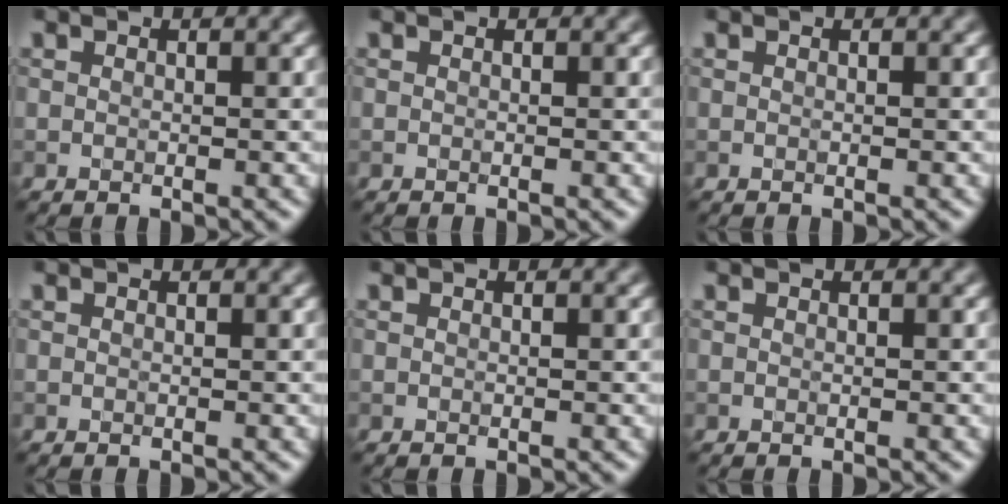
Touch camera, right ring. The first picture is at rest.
{"total": 0.0}
{"total": 0.0}
{"total": 0.0}
{"total": 0.0}
{"total": 0.0}